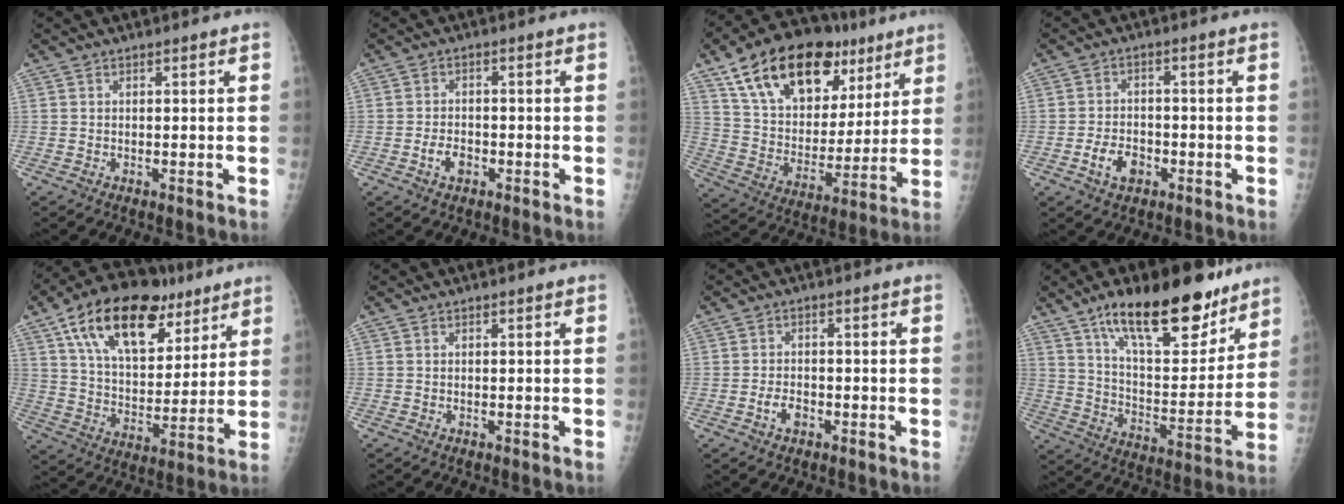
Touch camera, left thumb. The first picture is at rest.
{"total": 3.3, "force": [-1.4, 2.1, 2.0], "torque": [-0.032, 0.012, -0.024]}
{"total": 25.1, "force": [13.8, 14.5, 15.2], "torque": [-0.214, -0.017, 0.236]}
{"total": 5.3, "force": [-2.3, 3.6, 3.2], "torque": [-0.046, 0.016, -0.039]}
{"total": 22.7, "force": [12.2, 12.3, 14.6], "torque": [-0.209, -0.023, 0.205]}
{"total": 0.0}
{"total": 3.0, "force": [-1.4, 1.9, 1.9], "torque": [-0.032, 0.012, -0.024]}
{"total": 22.4, "force": [15.0, 8.5, 14.4], "torque": [-0.176, -0.071, 0.244]}